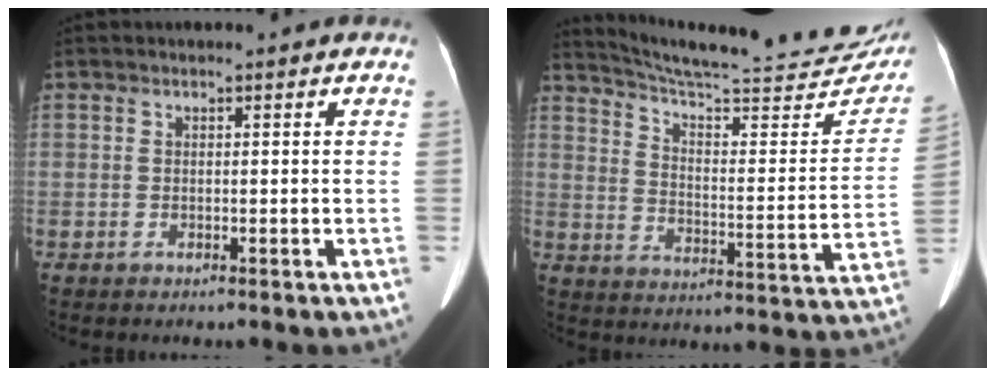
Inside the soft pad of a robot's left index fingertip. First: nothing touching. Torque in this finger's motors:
{"motor_torque": [-0.37, -1.49, 0.00, 0.03]}